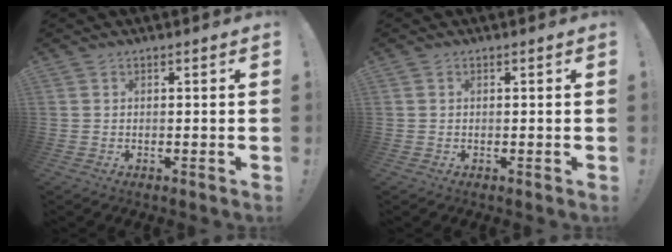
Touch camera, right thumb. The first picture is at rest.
{"total": 0.0}